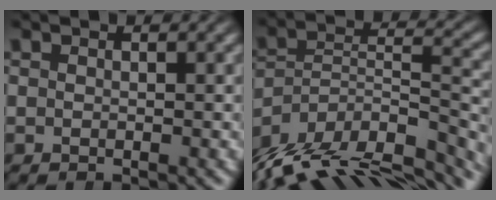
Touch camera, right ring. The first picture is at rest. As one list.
[{"total": 13.4, "force": [-8.7, 6.7, 7.7], "torque": [-0.119, -0.045, -0.114]}]